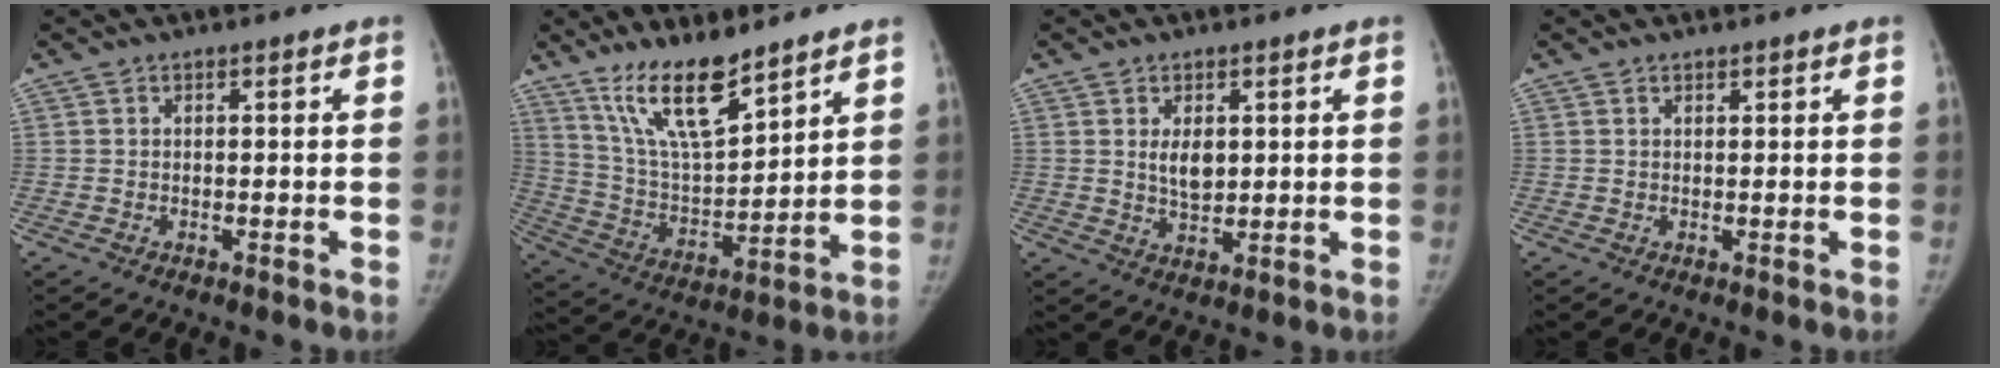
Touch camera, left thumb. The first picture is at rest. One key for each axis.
{"total": 14.7, "fx": 10.7, "fy": 4.3, "fz": 9.1, "tx": -0.139, "ty": -0.072, "tz": 0.210}
{"total": 4.6, "fx": 1.2, "fy": 2.7, "fz": 3.6, "tx": -0.045, "ty": -0.018, "tz": 0.023}
{"total": 0.6, "fx": 0.5, "fy": 0.3, "fz": 0.0, "tx": 0.003, "ty": -0.009, "tz": 0.006}